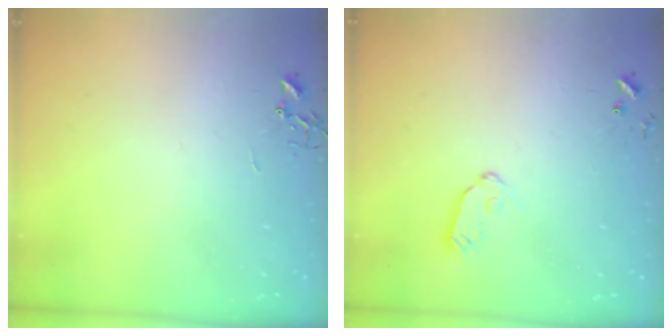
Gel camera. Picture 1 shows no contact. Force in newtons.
{"total": 6.8, "press": 6.8, "slide": 0.4}